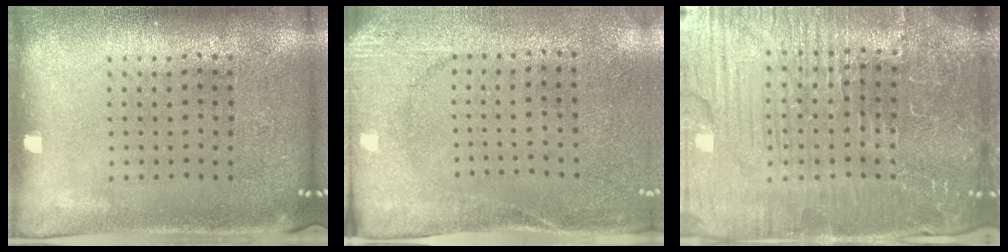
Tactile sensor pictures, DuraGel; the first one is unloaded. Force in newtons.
{"total": 2.6, "press": 2.2, "slide": 1.4}
{"total": 6.0, "press": 5.5, "slide": 2.5}